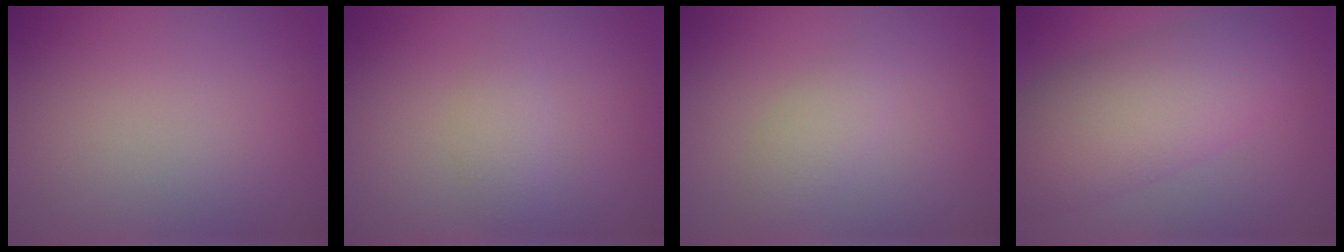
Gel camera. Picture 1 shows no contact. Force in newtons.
{"total": 1.3, "press": 1.3, "slide": 0.0}
{"total": 1.8, "press": 1.8, "slide": 0.0}
{"total": 6.8, "press": 6.8, "slide": 0.2}